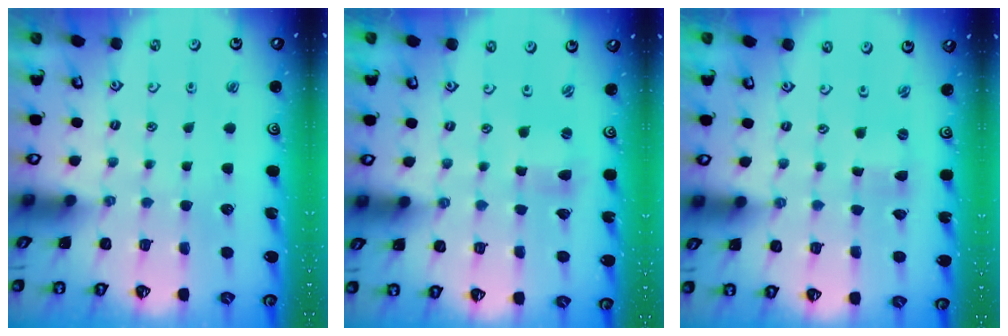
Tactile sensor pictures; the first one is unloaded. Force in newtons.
{"total": 2.0, "press": 2.0, "slide": 0.4}
{"total": 0.0}